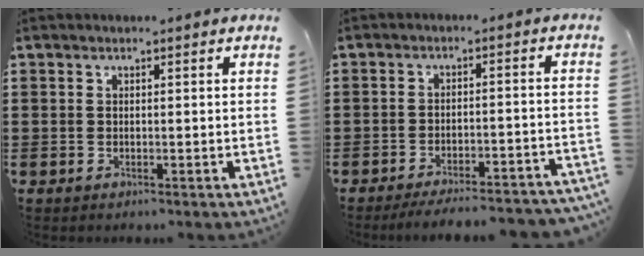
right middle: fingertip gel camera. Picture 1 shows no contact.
{"total": 4.5, "force": [-4.2, 0.0, 1.7], "torque": [-0.025, -0.003, -0.080]}